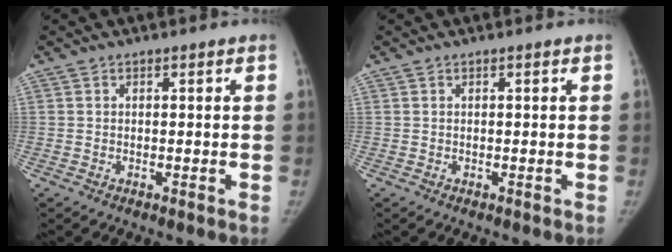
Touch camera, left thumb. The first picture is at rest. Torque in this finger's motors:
{"motor_torque": [0.01, 0.04, -0.33, -0.11, 0.02]}